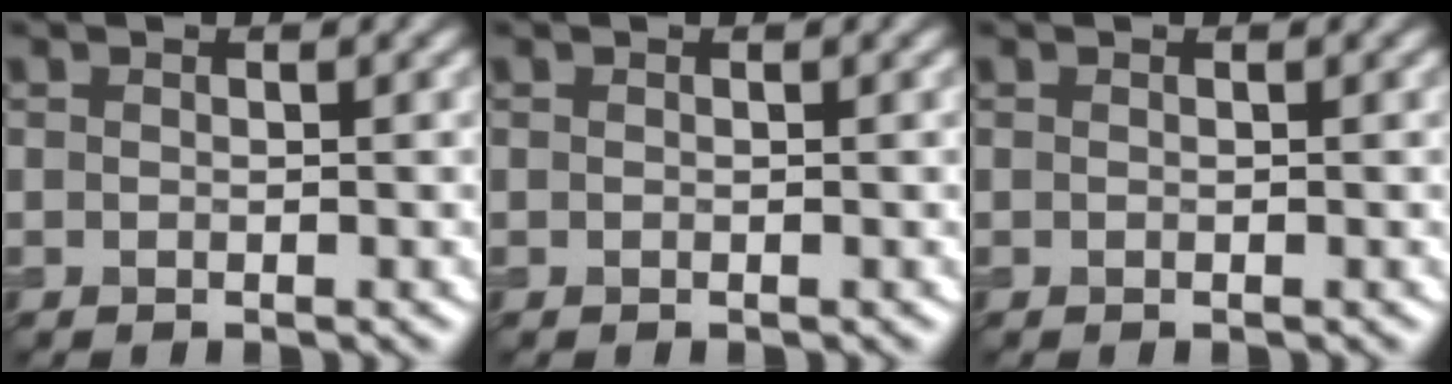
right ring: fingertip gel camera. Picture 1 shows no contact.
{"total": 0.0}
{"total": 0.0}